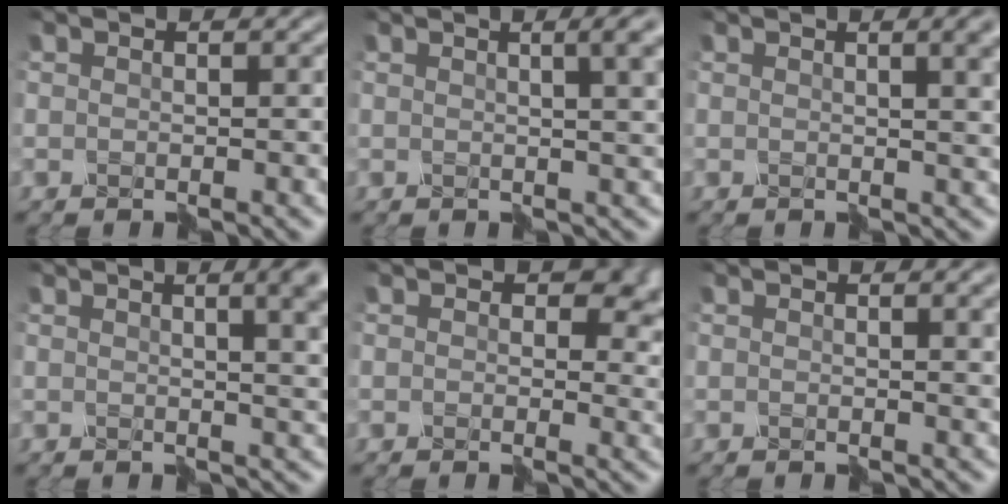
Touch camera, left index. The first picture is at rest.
{"total": 6.6, "force": [2.2, 3.1, 5.4], "torque": [-0.020, 0.032, 0.013]}
{"total": 7.4, "force": [2.4, 3.7, 5.9], "torque": [-0.028, 0.026, 0.022]}
{"total": 9.2, "force": [3.0, 4.6, 7.4], "torque": [-0.043, 0.039, 0.021]}
{"total": 7.0, "force": [1.7, 4.9, 4.7], "torque": [-0.053, -0.005, 0.024]}
{"total": 4.1, "force": [1.6, 1.7, 3.4], "torque": [-0.021, 0.005, 0.022]}